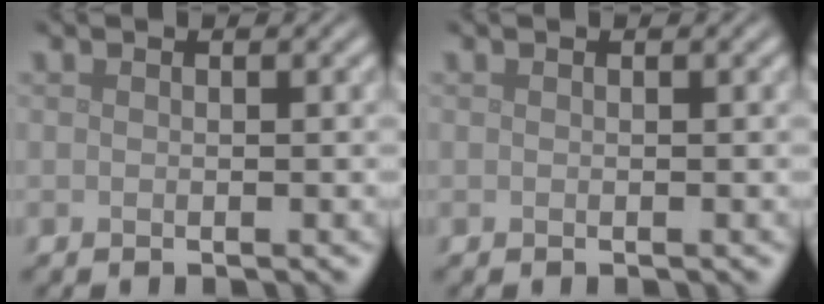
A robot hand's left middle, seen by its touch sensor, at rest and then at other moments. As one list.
[{"total": 0.0}]